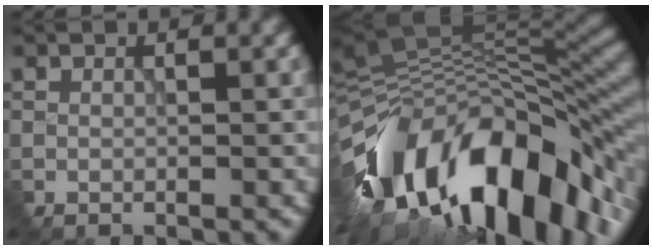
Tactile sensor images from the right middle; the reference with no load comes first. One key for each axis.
{"total": 16.0, "fx": -7.1, "fy": 7.3, "fz": 12.4, "tx": -0.225, "ty": 0.002, "tz": -0.108}